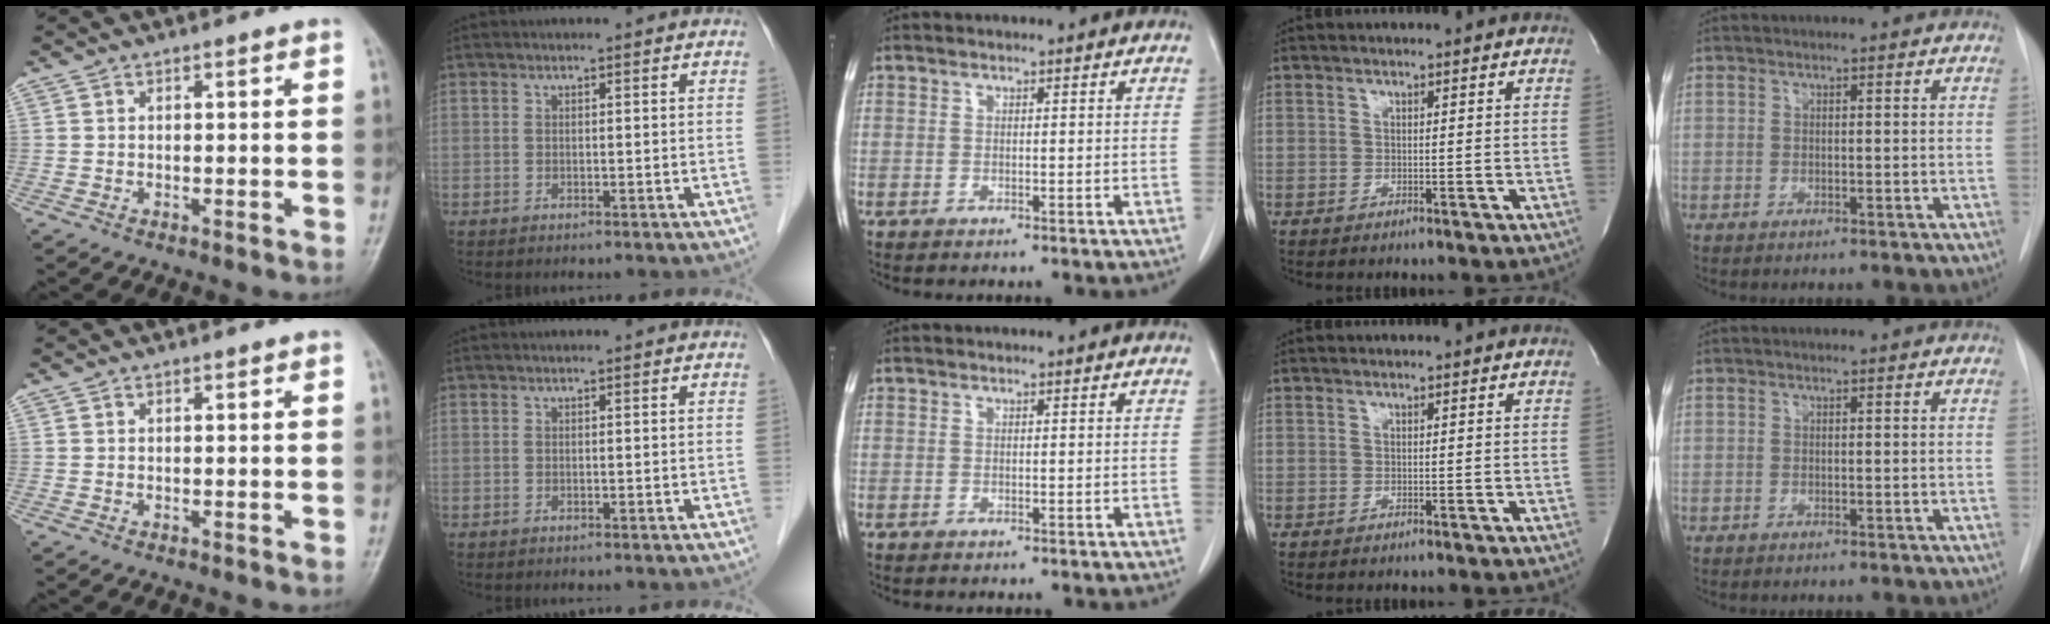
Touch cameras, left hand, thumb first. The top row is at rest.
{}